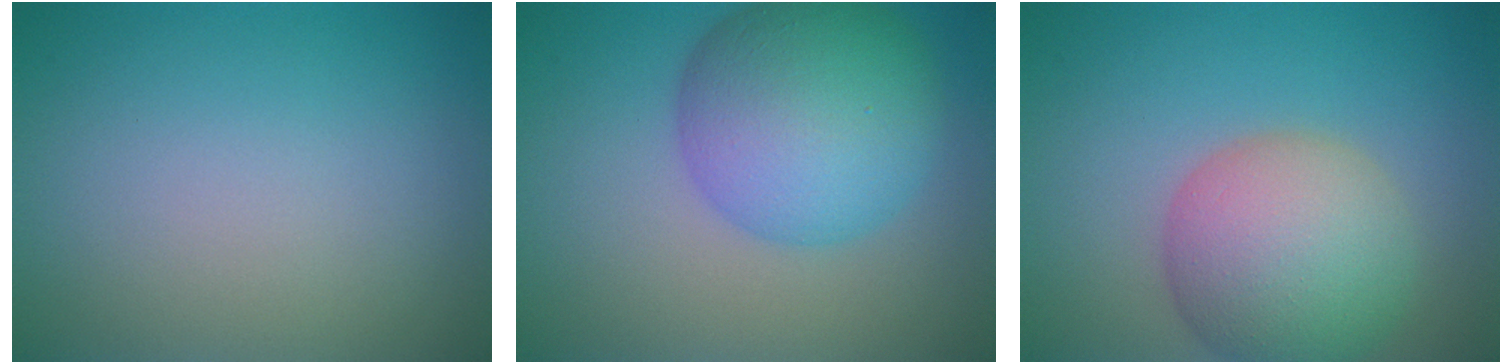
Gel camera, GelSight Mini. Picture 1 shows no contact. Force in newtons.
{"total": 9.1, "press": 9.1, "slide": 0.1}
{"total": 7.8, "press": 7.8, "slide": 0.5}